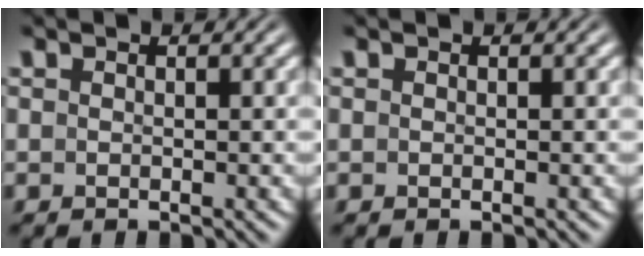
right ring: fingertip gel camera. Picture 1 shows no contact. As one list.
[{"total": 0.0}]